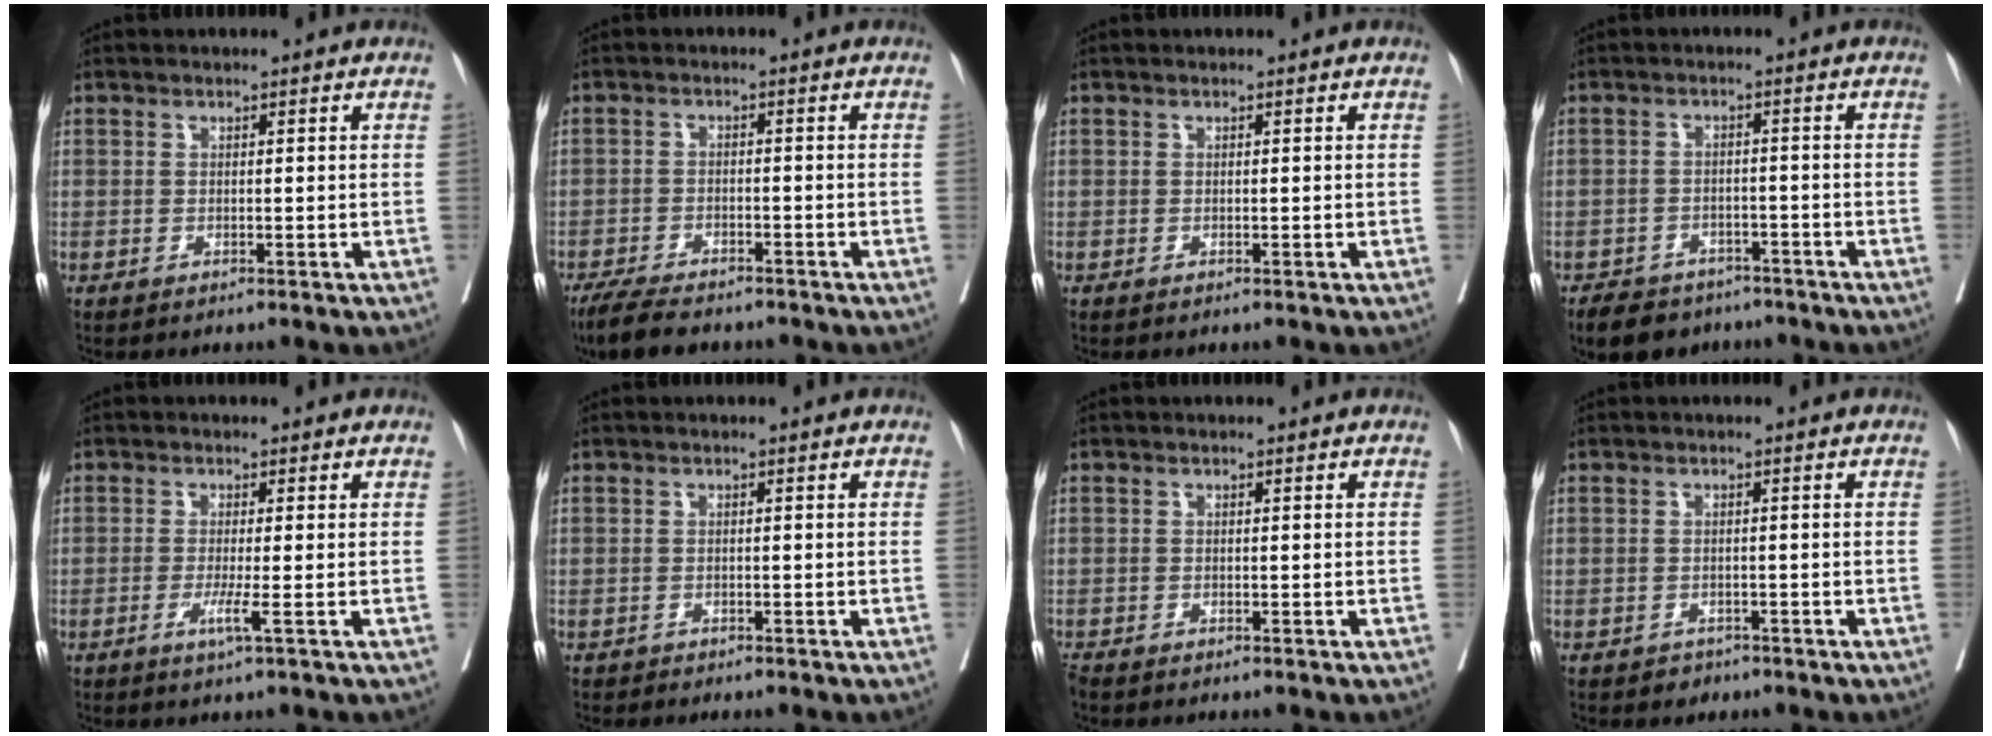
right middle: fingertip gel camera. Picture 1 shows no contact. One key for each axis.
{"total": 7.7, "fx": -6.5, "fy": 2.1, "fz": 3.6, "tx": -0.060, "ty": -0.014, "tz": -0.107}
{"total": 0.0}
{"total": 7.9, "fx": -6.2, "fy": 4.3, "fz": 2.1, "tx": -0.030, "ty": 0.003, "tz": -0.090}
{"total": 2.5, "fx": -0.9, "fy": -0.5, "fz": 2.3, "tx": -0.045, "ty": -0.006, "tz": -0.017}
{"total": 0.6, "fx": -0.5, "fy": 0.3, "fz": 0.0, "tx": -0.009, "ty": 0.000, "tz": -0.012}
{"total": 1.1, "fx": -1.0, "fy": 0.4, "fz": 0.4, "tx": -0.014, "ty": -0.005, "tz": -0.019}
{"total": 1.5, "fx": -1.1, "fy": 1.1, "fz": 0.1, "tx": -0.005, "ty": 0.003, "tz": -0.015}